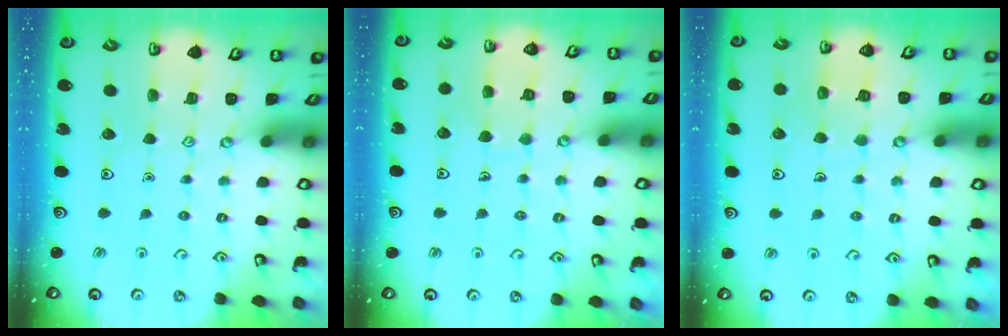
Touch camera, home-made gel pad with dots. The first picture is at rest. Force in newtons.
{"total": 5.7, "press": 5.7, "slide": 0.4}
{"total": 5.6, "press": 5.6, "slide": 0.5}